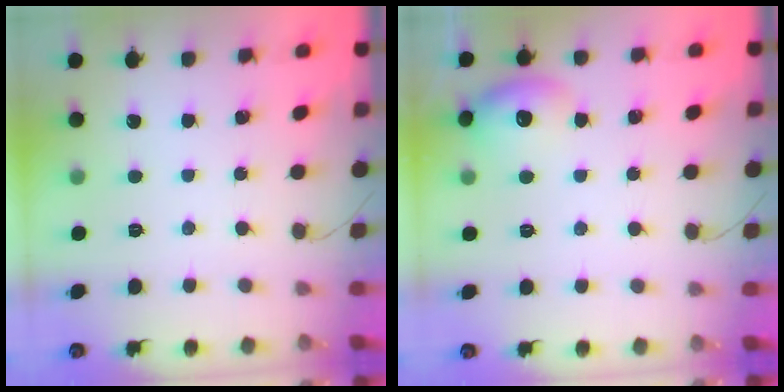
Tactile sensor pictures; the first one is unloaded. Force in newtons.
{"total": 9.9, "press": 9.8, "slide": 1.2}